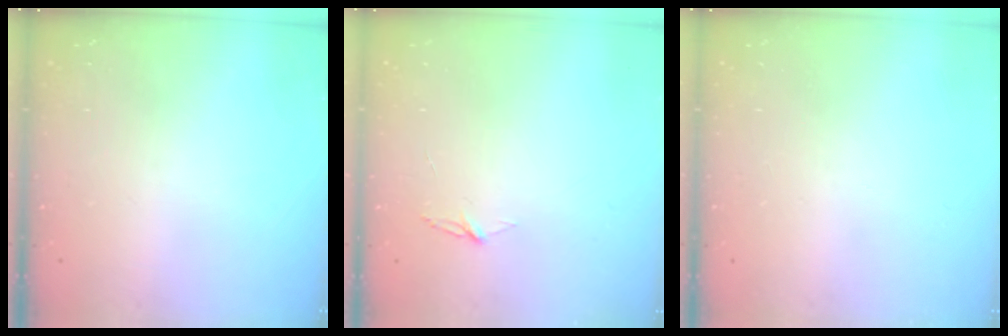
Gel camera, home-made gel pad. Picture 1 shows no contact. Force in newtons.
{"total": 3.8, "press": 3.8, "slide": 0.4}
{"total": 0.0}